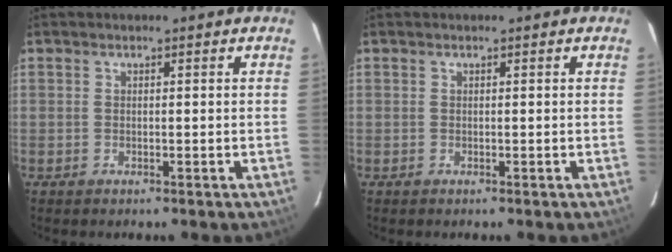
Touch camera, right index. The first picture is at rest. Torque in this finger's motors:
{"motor_torque": [0.00, 0.00, -0.04, 0.00]}